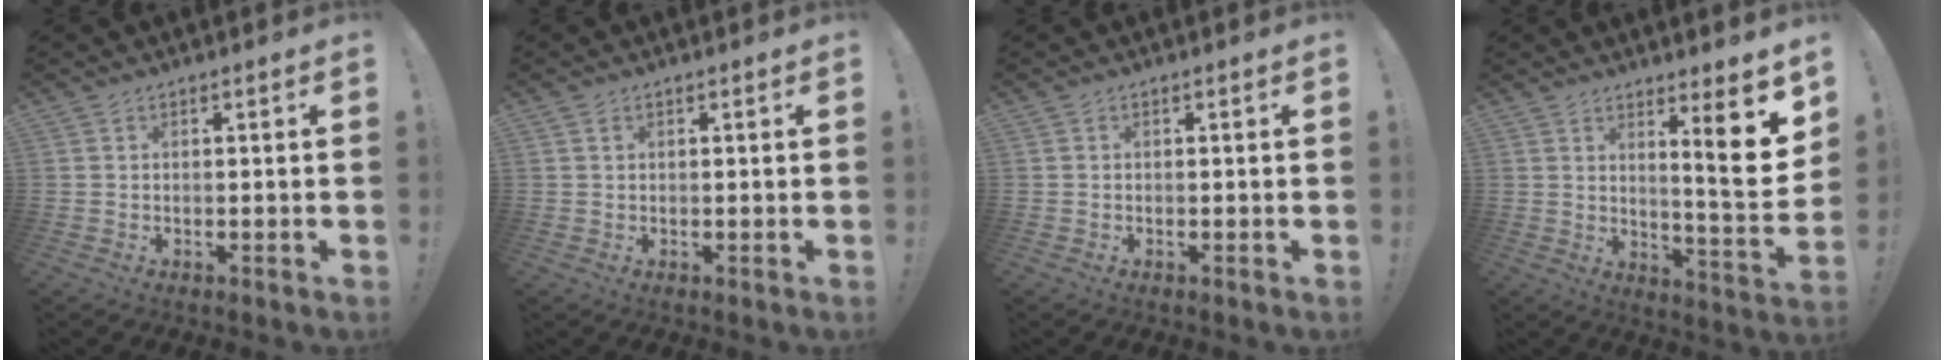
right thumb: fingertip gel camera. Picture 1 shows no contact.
{"total": 0.8, "force": [0.5, 0.3, 0.6], "torque": [-0.004, -0.003, 0.007]}
{"total": 0.0}
{"total": 11.8, "force": [5.6, 0.7, 10.4], "torque": [-0.137, -0.054, 0.080]}